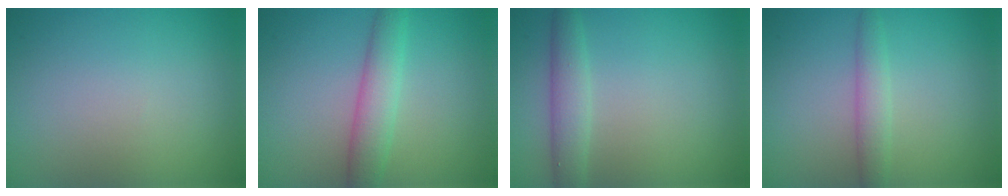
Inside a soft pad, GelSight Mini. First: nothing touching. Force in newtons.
{"total": 4.4, "press": 4.4, "slide": 0.1}
{"total": 2.6, "press": 2.6, "slide": 0.0}
{"total": 2.1, "press": 2.1, "slide": 0.1}